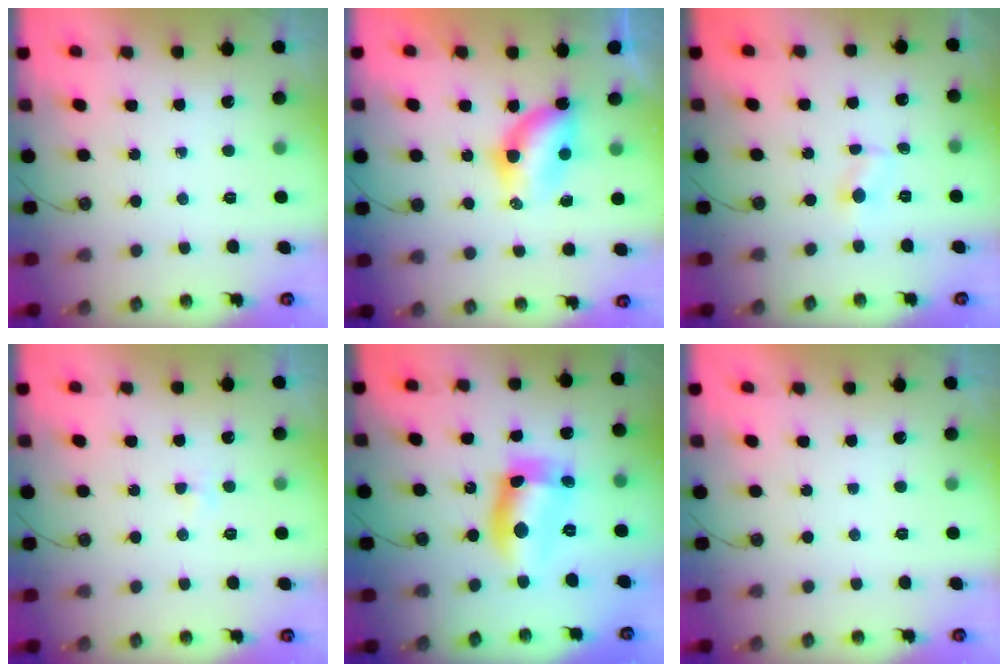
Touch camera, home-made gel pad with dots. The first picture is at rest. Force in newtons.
{"total": 6.8, "press": 6.5, "slide": 2.0}
{"total": 2.1, "press": 2.1, "slide": 0.2}
{"total": 3.8, "press": 1.6, "slide": 3.4}
{"total": 12.2, "press": 12.1, "slide": 1.3}
{"total": 0.0}